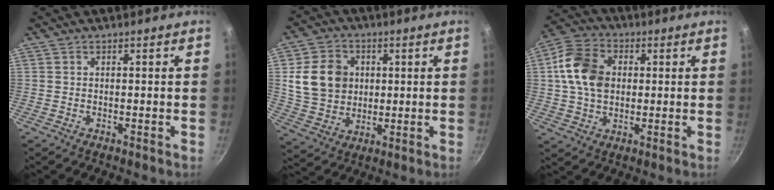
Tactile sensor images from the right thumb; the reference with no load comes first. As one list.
[{"total": 12.9, "force": [2.2, 10.7, 6.8], "torque": [-0.101, -0.002, 0.046]}, {"total": 12.6, "force": [1.6, 9.2, 8.4], "torque": [-0.136, 0.011, 0.017]}]